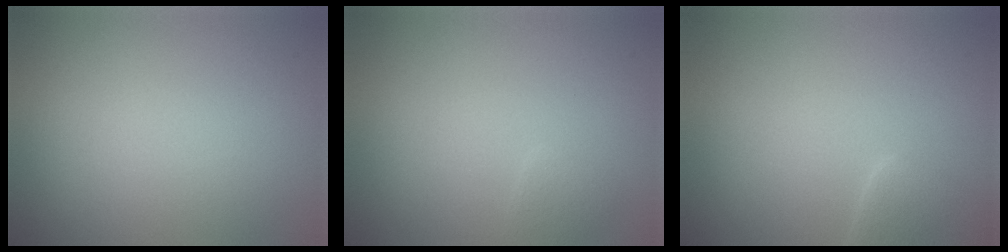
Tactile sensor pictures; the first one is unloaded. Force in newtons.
{"total": 0.9, "press": 0.9, "slide": 0.1}
{"total": 2.3, "press": 2.3, "slide": 0.2}